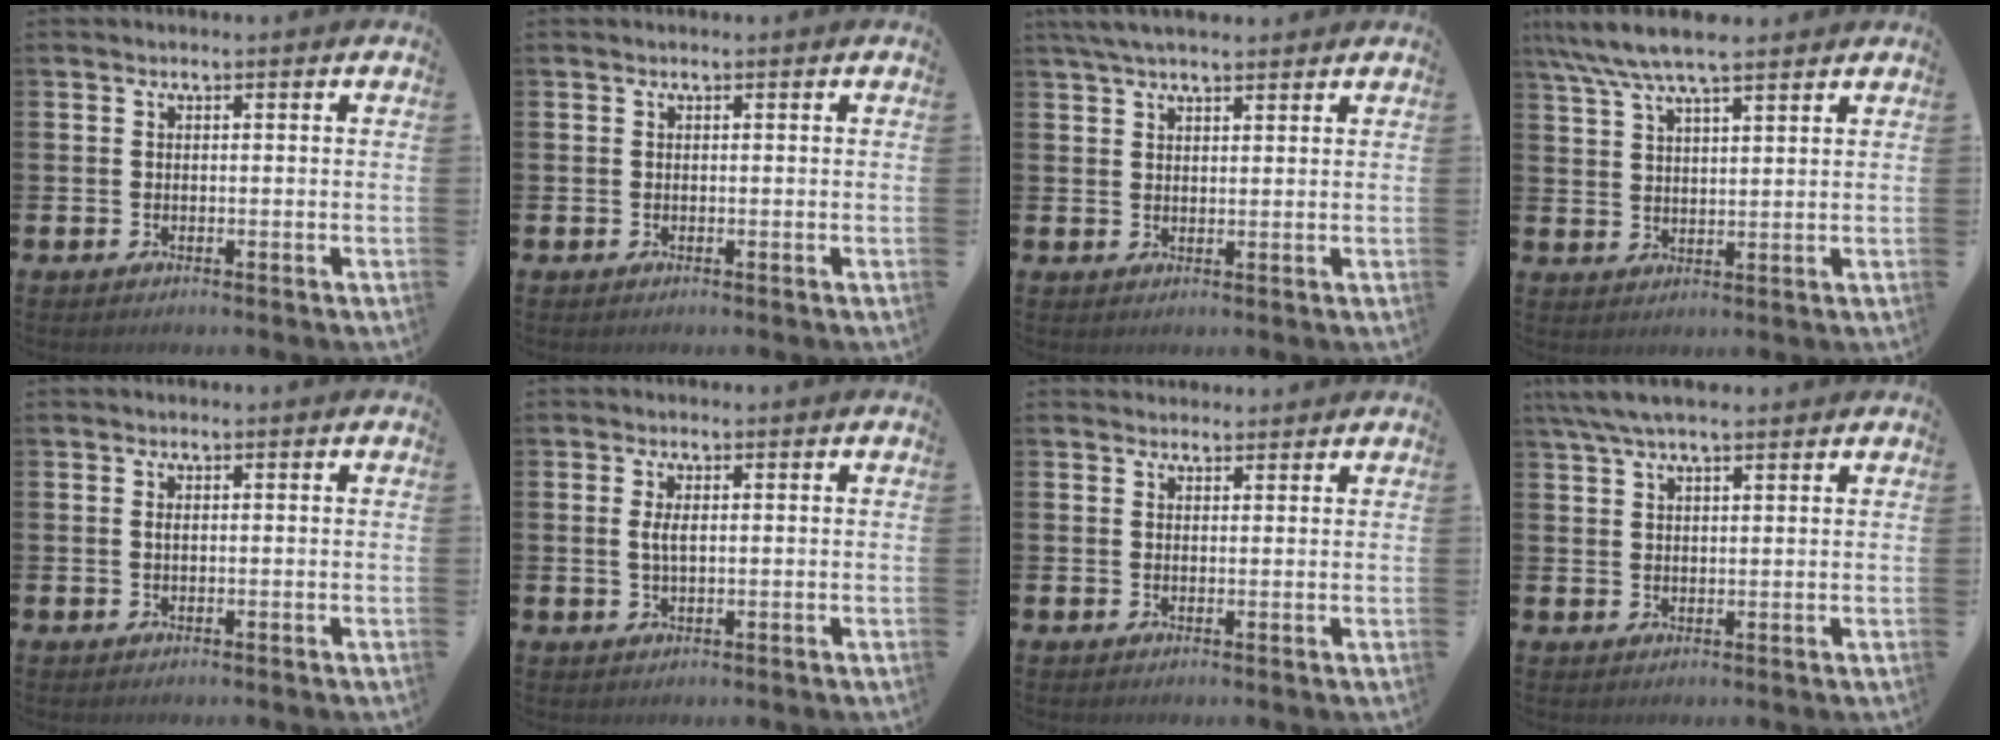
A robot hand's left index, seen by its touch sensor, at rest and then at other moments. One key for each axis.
{"total": 0.0}
{"total": 4.3, "fx": 3.8, "fy": 1.1, "fz": 1.6, "tx": -0.033, "ty": -0.007, "tz": 0.070}
{"total": 7.2, "fx": 6.2, "fy": 1.5, "fz": 3.3, "tx": -0.075, "ty": -0.019, "tz": 0.111}
{"total": 0.6, "fx": 0.2, "fy": 0.2, "fz": 0.5, "tx": -0.007, "ty": 0.000, "tz": 0.002}
{"total": 2.3, "fx": 0.4, "fy": 0.9, "fz": 2.0, "tx": -0.038, "ty": 0.004, "tz": 0.005}
{"total": 1.8, "fx": 1.8, "fy": 0.5, "fz": -0.2, "tx": 0.015, "ty": -0.007, "tz": 0.030}
{"total": 5.2, "fx": 4.2, "fy": 1.3, "fz": 2.8, "tx": -0.057, "ty": -0.005, "tz": 0.075}